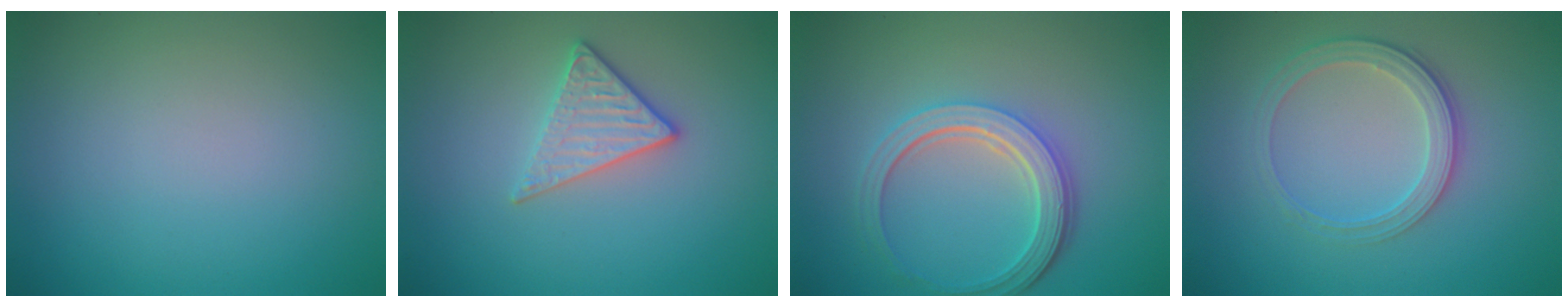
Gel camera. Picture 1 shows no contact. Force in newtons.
{"total": 2.7, "press": 2.5, "slide": 1.1}
{"total": 4.8, "press": 3.6, "slide": 3.2}
{"total": 2.8, "press": 2.6, "slide": 1.1}